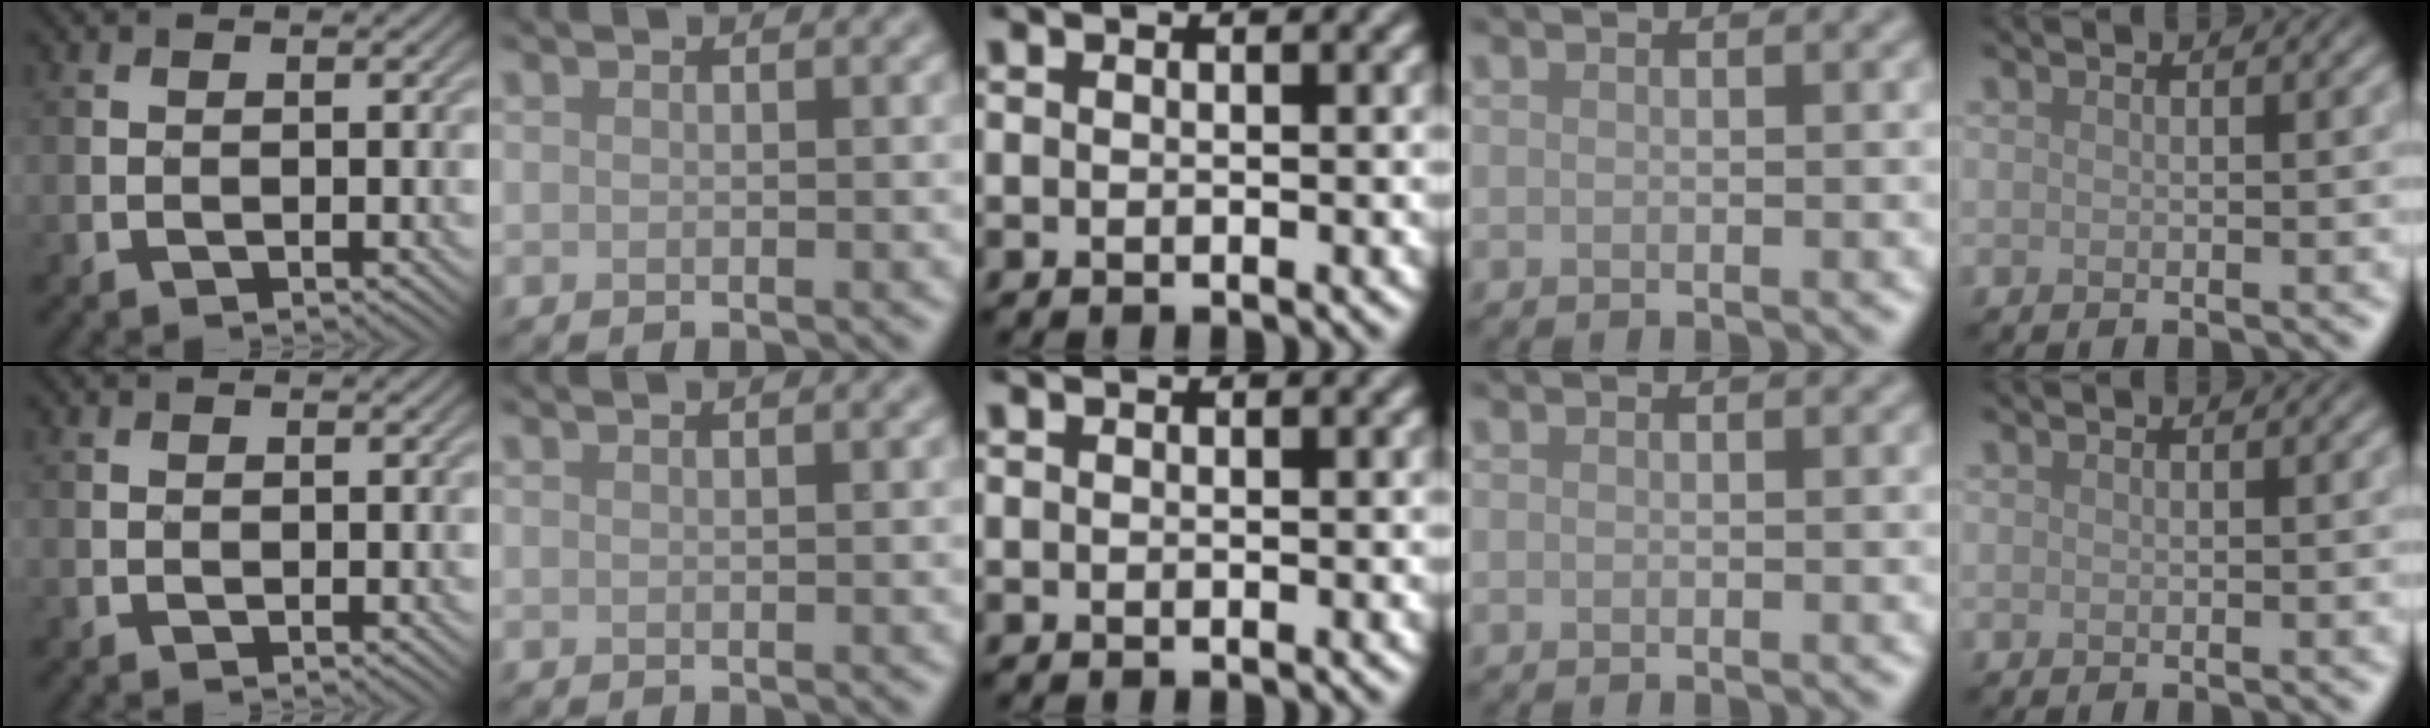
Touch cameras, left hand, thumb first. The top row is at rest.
{"index": {"total": 0.8, "force": [0.5, 0.3, 0.5], "torque": [-0.003, 0.001, 0.000]}}